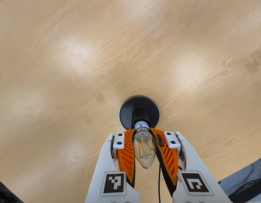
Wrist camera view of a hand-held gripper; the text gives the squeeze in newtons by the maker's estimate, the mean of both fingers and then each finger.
{"total": 27.1, "left": 29.9, "right": 24.2}